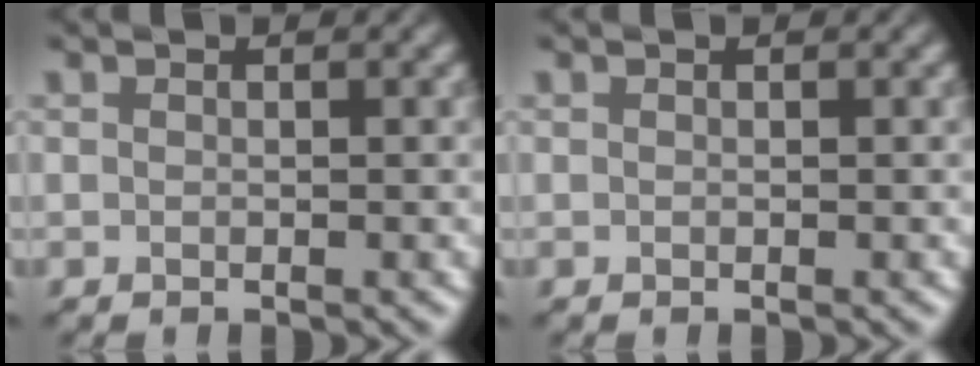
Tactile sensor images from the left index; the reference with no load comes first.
{"total": 0.0}